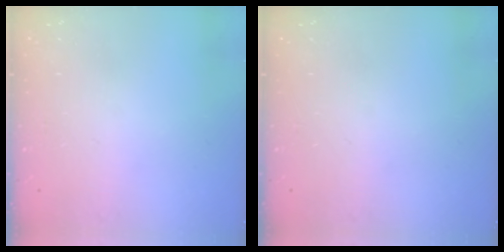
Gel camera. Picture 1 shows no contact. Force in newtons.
{"total": 0.0}